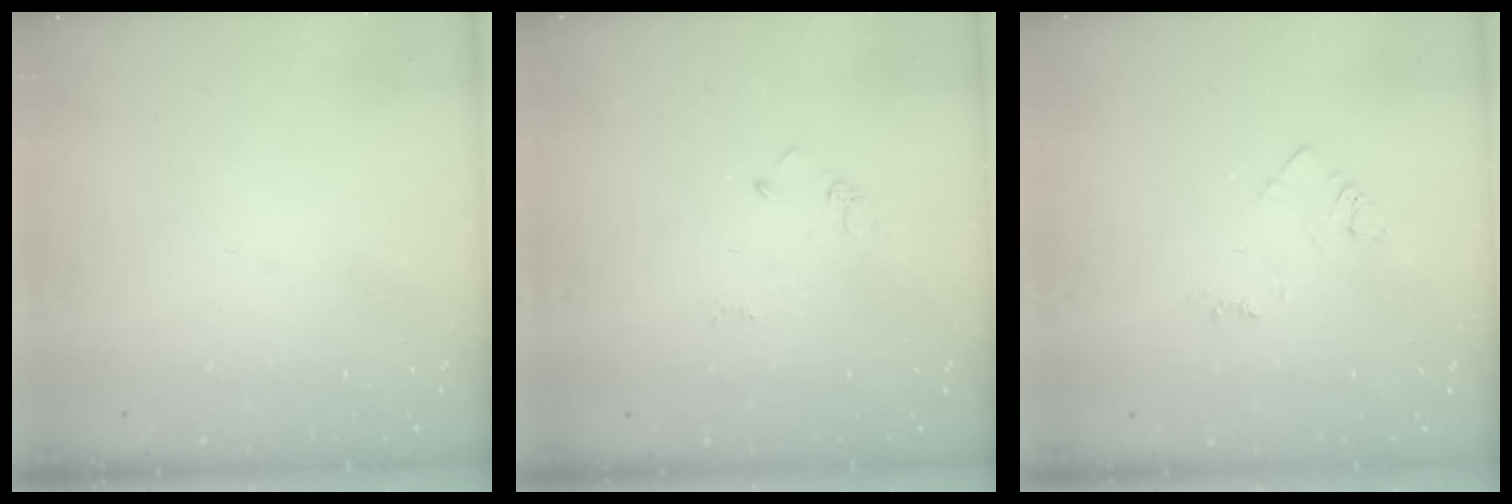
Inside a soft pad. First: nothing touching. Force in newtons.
{"total": 2.9, "press": 2.9, "slide": 0.3}
{"total": 3.8, "press": 3.8, "slide": 0.5}